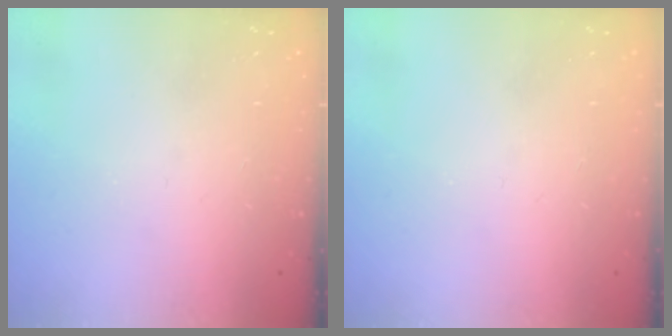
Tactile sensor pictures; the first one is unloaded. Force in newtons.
{"total": 0.0}